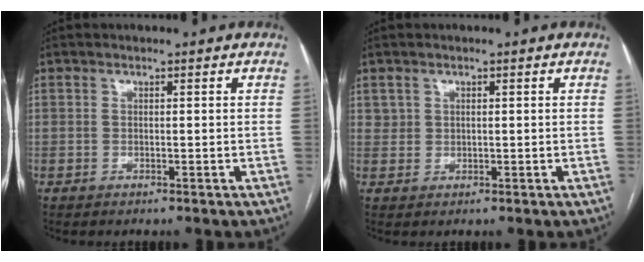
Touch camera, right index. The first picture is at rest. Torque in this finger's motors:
{"motor_torque": [-1.30, 0.75, -0.14, -0.08]}